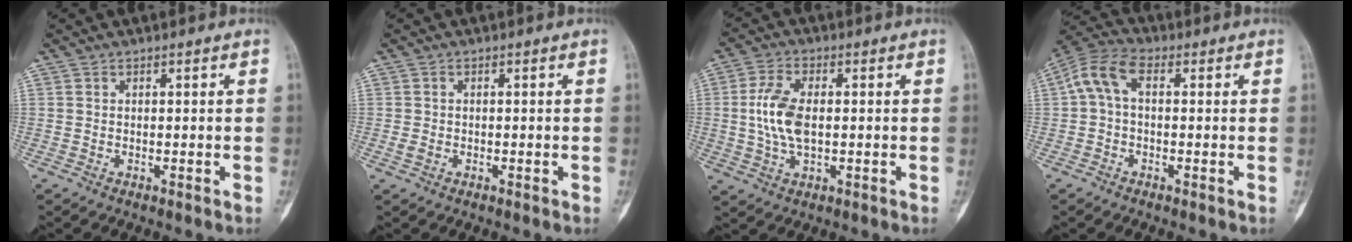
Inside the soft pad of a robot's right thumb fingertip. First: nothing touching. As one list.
[{"total": 1.4, "force": [-0.4, 1.1, 0.9], "torque": [-0.017, 0.002, -0.007]}, {"total": 8.7, "force": [0.2, 4.5, 7.4], "torque": [-0.157, 0.006, 0.001]}, {"total": 7.1, "force": [0.7, 4.2, 5.8], "torque": [-0.115, 0.026, 0.003]}]